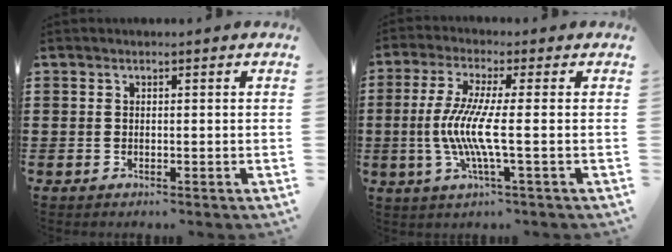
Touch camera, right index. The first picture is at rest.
{"total": 7.7, "force": [-1.2, 0.0, 7.6], "torque": [-0.172, -0.022, -0.035]}